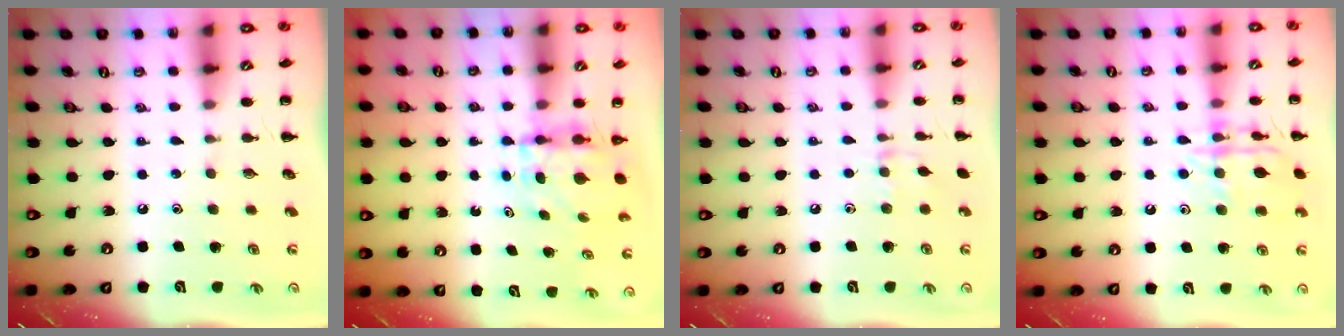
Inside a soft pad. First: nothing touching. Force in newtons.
{"total": 3.9, "press": 3.8, "slide": 0.3}
{"total": 5.2, "press": 4.8, "slide": 1.8}
{"total": 13.9, "press": 13.9, "slide": 0.9}